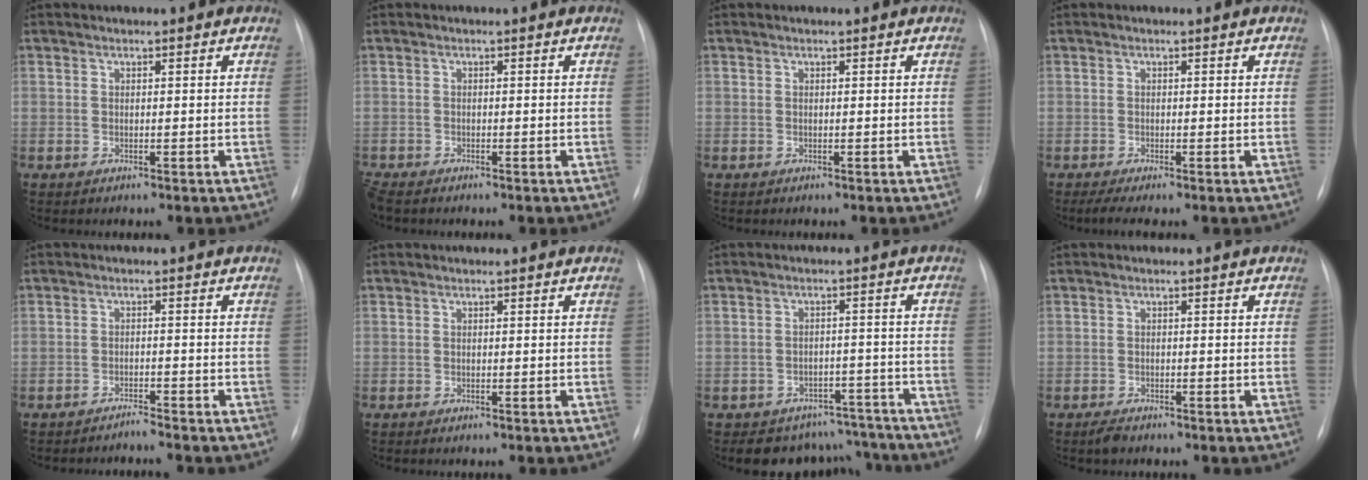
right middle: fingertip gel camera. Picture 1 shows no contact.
{"total": 2.0, "force": [-1.7, 0.6, 0.8], "torque": [-0.019, -0.006, -0.030]}
{"total": 0.0}
{"total": 2.2, "force": [-1.5, 0.1, 1.6], "torque": [-0.031, -0.009, -0.029]}
{"total": 2.1, "force": [-2.0, -0.6, -0.3], "torque": [0.007, -0.008, -0.031]}
{"total": 0.9, "force": [-0.8, 0.2, 0.5], "torque": [-0.009, -0.002, -0.008]}
{"total": 9.3, "force": [-8.3, 4.1, -0.3], "torque": [0.028, 0.040, -0.099]}
{"total": 1.6, "force": [-1.3, 0.6, 0.7], "torque": [-0.020, -0.002, -0.020]}